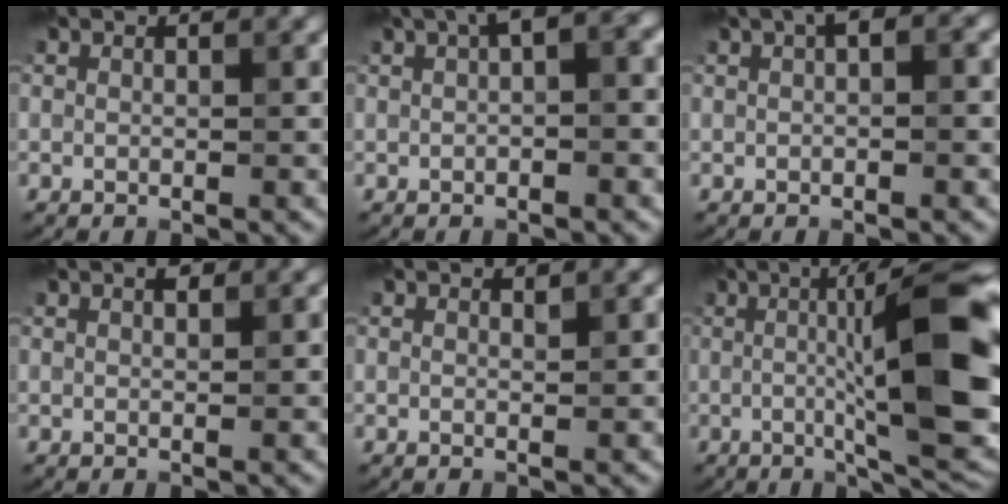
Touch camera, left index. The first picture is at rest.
{"total": 3.5, "force": [1.3, 0.9, 3.1], "torque": [-0.040, 0.016, 0.013]}
{"total": 2.1, "force": [0.7, 0.6, 1.9], "torque": [-0.022, 0.012, 0.009]}
{"total": 0.9, "force": [0.6, 0.3, 0.6], "torque": [-0.009, 0.000, 0.010]}
{"total": 0.0}
{"total": 14.0, "force": [-0.2, 2.7, 13.7], "torque": [-0.180, 0.007, -0.004]}